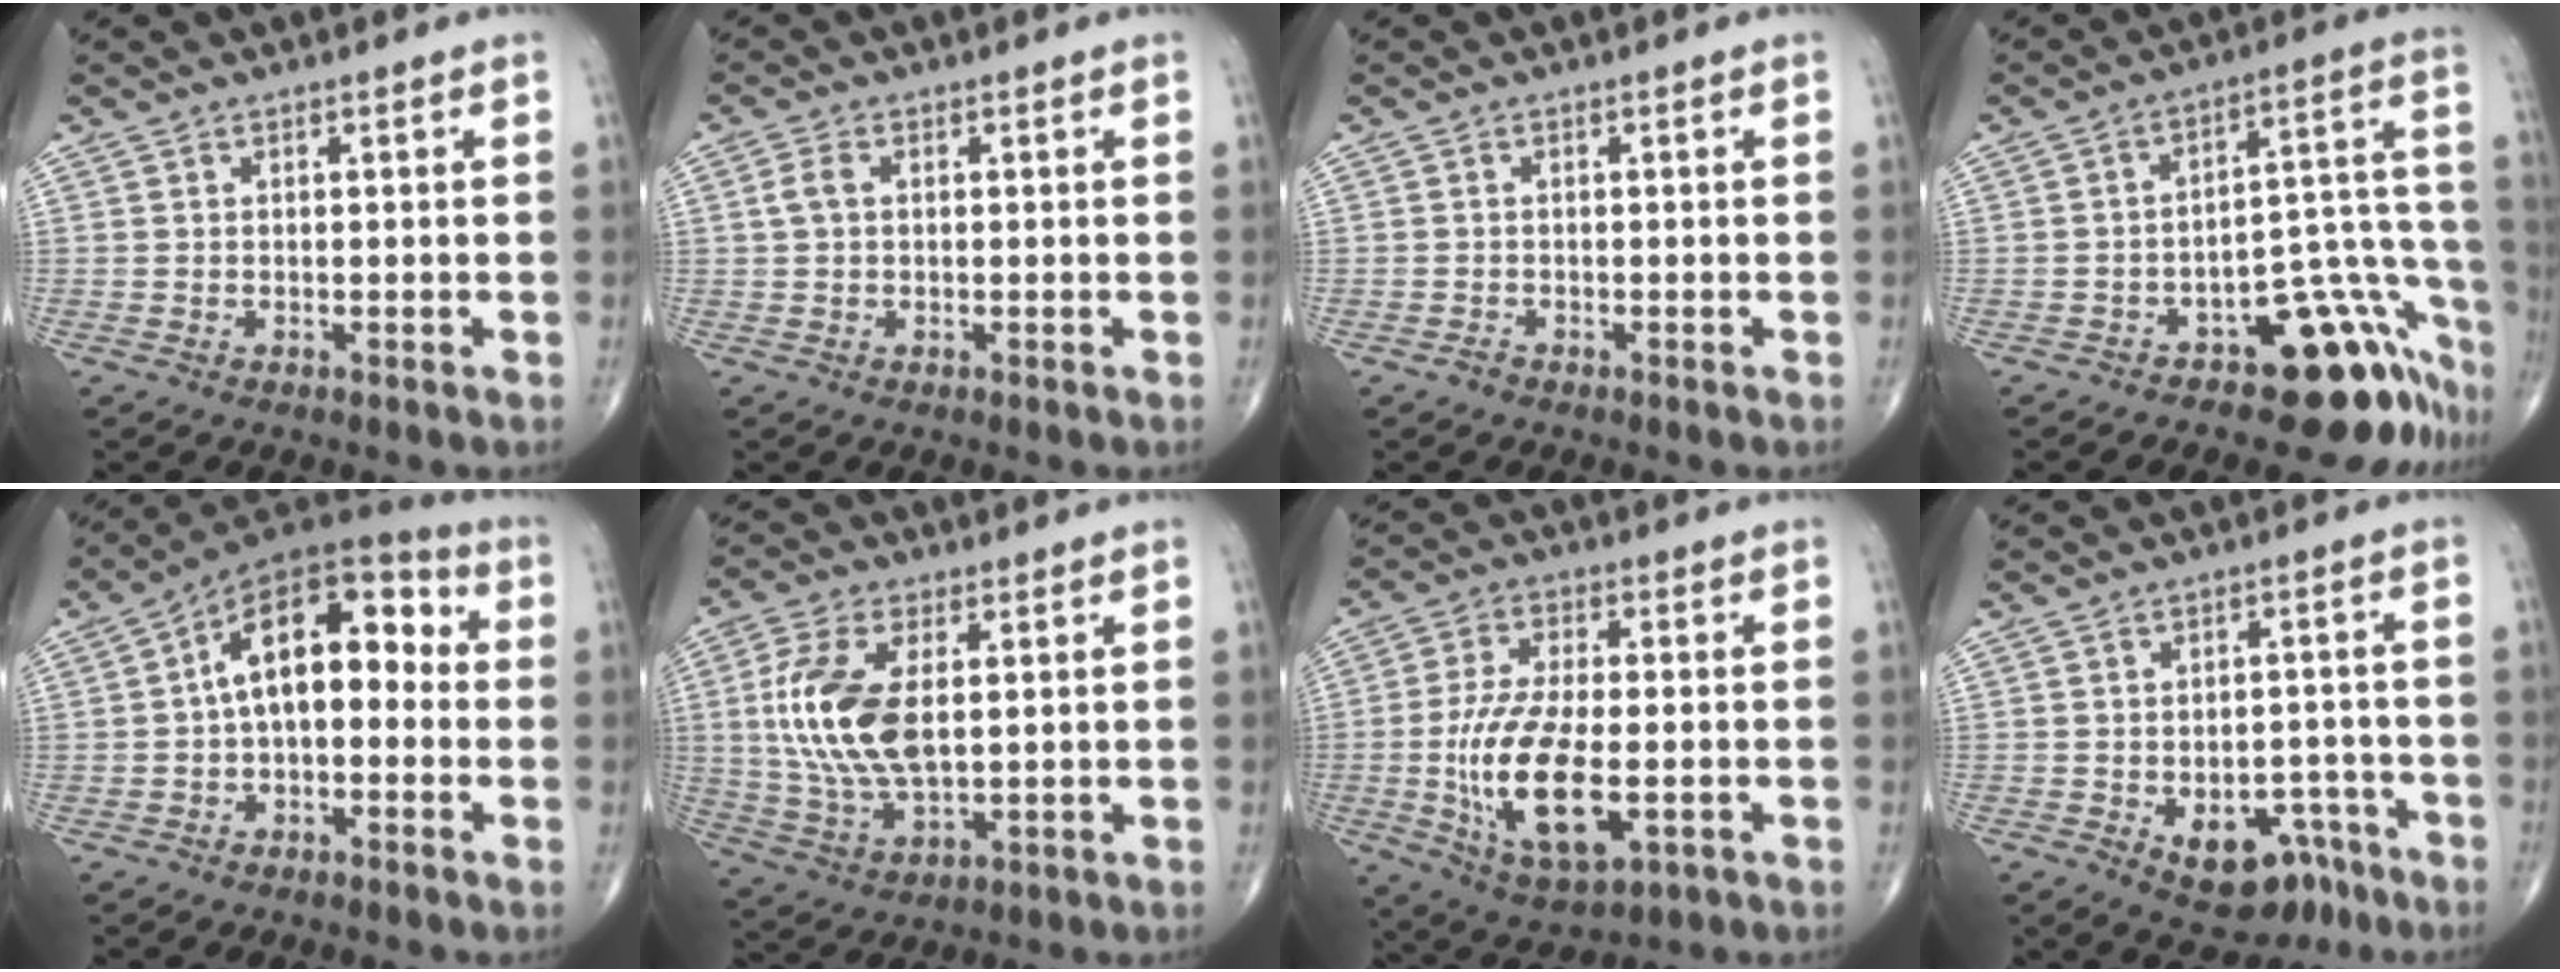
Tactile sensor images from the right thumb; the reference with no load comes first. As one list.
[{"total": 2.6, "force": [0.4, 1.6, 1.9], "torque": [-0.044, 0.007, 0.006]}, {"total": 0.8, "force": [-0.7, 0.4, 0.1], "torque": [-0.002, 0.001, -0.017]}, {"total": 14.0, "force": [-9.6, 5.9, 8.3], "torque": [-0.033, 0.110, -0.134]}, {"total": 15.1, "force": [0.4, 8.5, 12.5], "torque": [-0.155, 0.051, -0.010]}, {"total": 14.5, "force": [1.8, 7.4, 12.4], "torque": [-0.260, -0.006, 0.039]}, {"total": 16.3, "force": [-3.2, 7.2, 14.3], "torque": [-0.270, -0.004, -0.048]}, {"total": 10.7, "force": [-6.0, 6.6, 5.8], "torque": [-0.046, 0.045, -0.074]}]